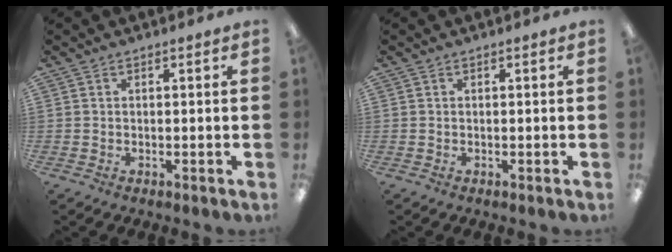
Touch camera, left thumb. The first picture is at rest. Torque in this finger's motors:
{"motor_torque": [0.00, 0.00, 0.03, -0.03, 0.00]}